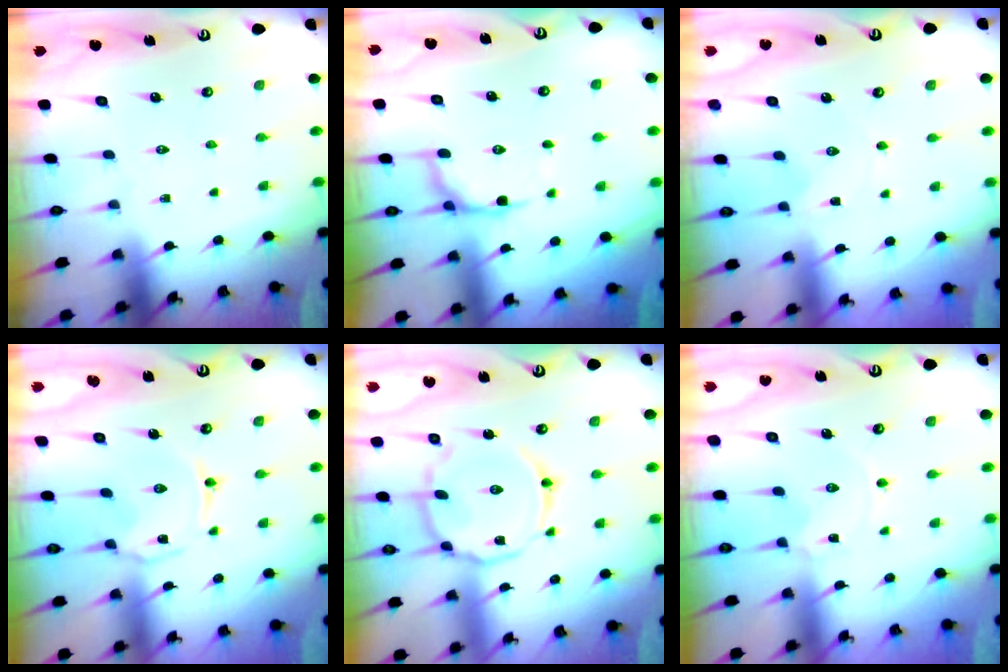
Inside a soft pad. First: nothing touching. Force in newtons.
{"total": 5.9, "press": 5.3, "slide": 2.5}
{"total": 0.9, "press": 0.9, "slide": 0.1}
{"total": 1.5, "press": 1.4, "slide": 0.5}
{"total": 11.7, "press": 11.7, "slide": 0.7}
{"total": 0.0}